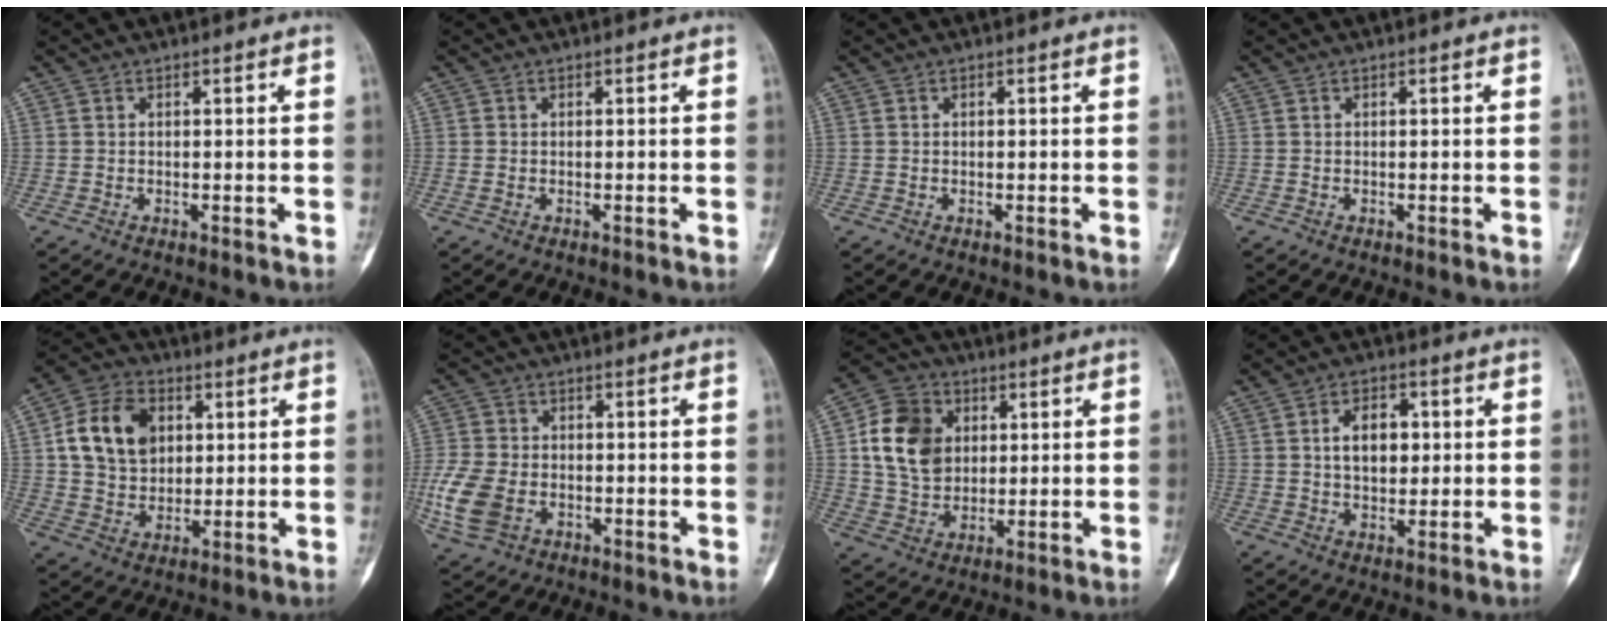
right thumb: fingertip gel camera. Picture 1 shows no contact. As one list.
[{"total": 0.0}, {"total": 0.0}, {"total": 0.0}, {"total": 13.2, "force": [3.1, 10.0, 8.1], "torque": [-0.118, 0.003, 0.052]}, {"total": 10.3, "force": [-3.1, 7.1, 6.7], "torque": [-0.156, -0.002, -0.063]}, {"total": 14.1, "force": [3.2, 11.3, 7.7], "torque": [-0.115, -0.003, 0.060]}, {"total": 7.6, "force": [1.2, 4.9, 5.7], "torque": [-0.069, 0.003, 0.019]}]